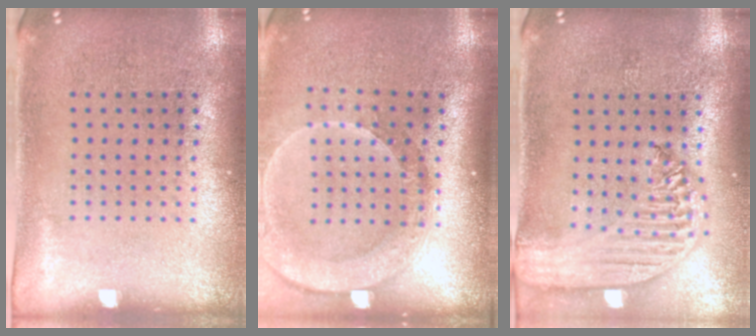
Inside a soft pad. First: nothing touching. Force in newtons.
{"total": 2.5, "press": 1.9, "slide": 1.6}
{"total": 2.8, "press": 2.2, "slide": 1.6}